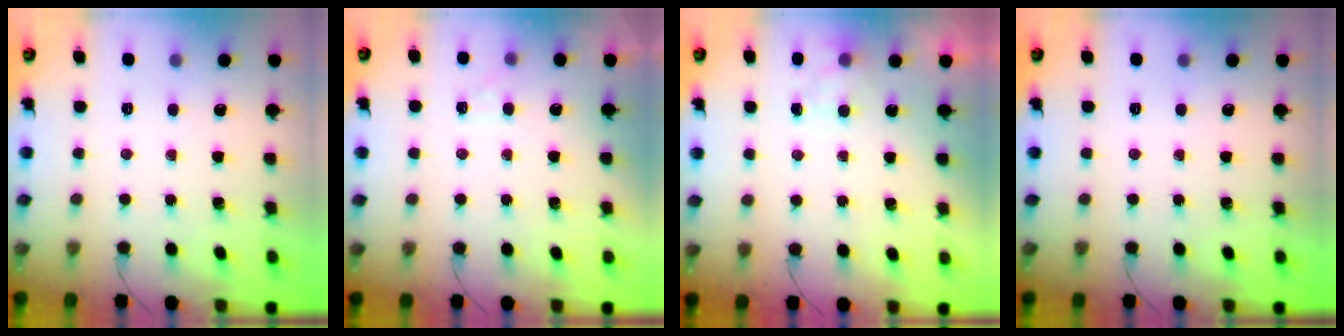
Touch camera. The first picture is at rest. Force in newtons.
{"total": 3.7, "press": 3.4, "slide": 1.3}
{"total": 2.4, "press": 2.0, "slide": 1.4}
{"total": 0.0}